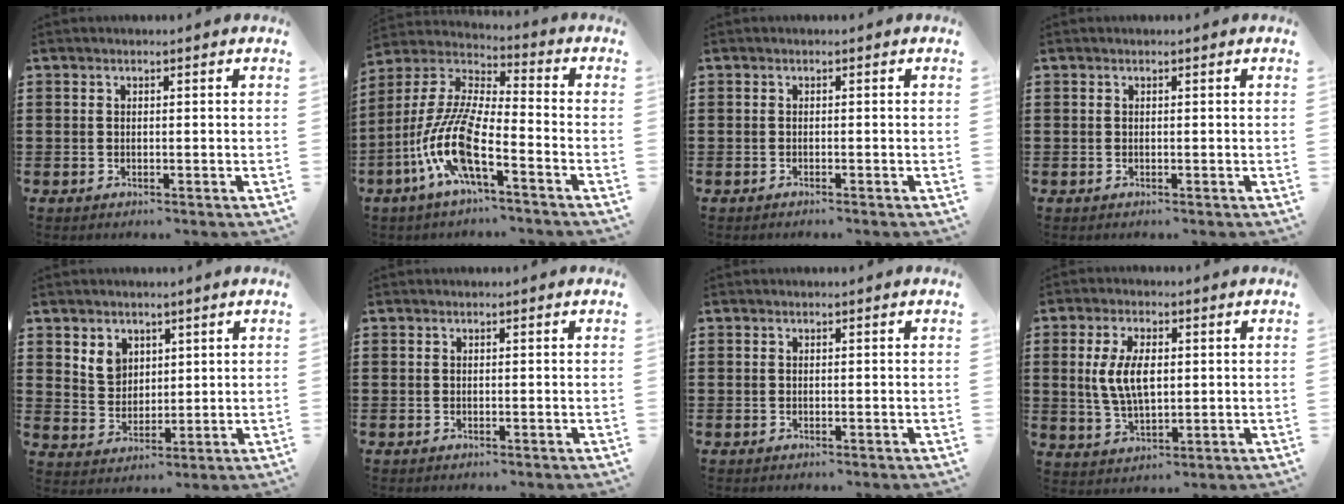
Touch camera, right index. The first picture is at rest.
{"total": 12.0, "force": [-6.3, 2.2, 9.9], "torque": [-0.241, -0.025, -0.131]}
{"total": 0.7, "force": [-0.6, -0.2, 0.1], "torque": [-0.002, -0.003, -0.013]}
{"total": 0.0}
{"total": 4.7, "force": [2.6, 3.8, 1.2], "torque": [-0.034, 0.011, 0.047]}
{"total": 0.0}
{"total": 0.0}
{"total": 7.2, "force": [0.8, 3.6, 6.2], "torque": [-0.128, 0.003, 0.007]}